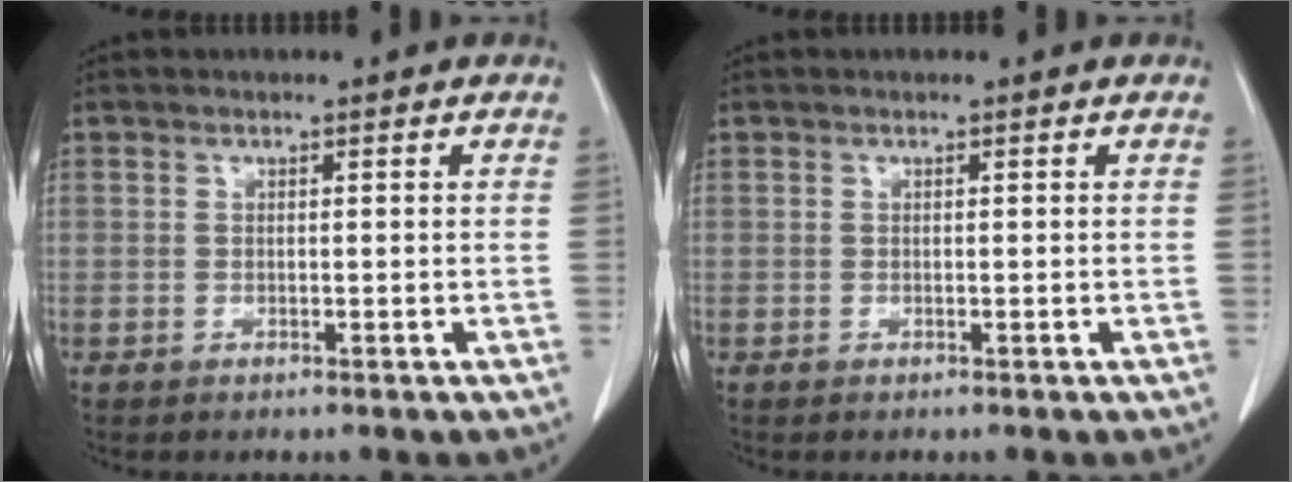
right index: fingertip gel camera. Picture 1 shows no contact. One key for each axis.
{"total": 0.0}